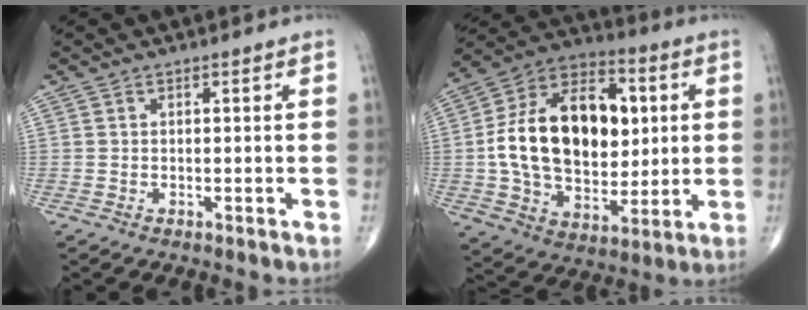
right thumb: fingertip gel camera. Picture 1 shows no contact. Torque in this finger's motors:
{"motor_torque": [2.29, 2.72, 1.37, -0.41, 0.64]}